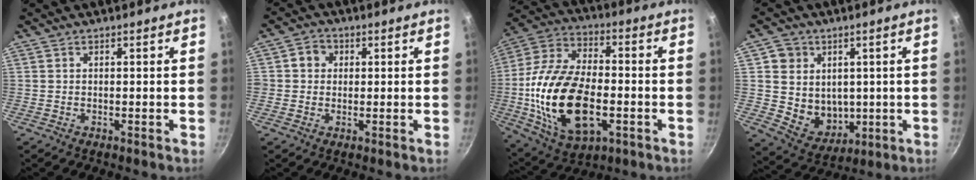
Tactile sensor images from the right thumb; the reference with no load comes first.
{"total": 3.9, "force": [0.7, 3.6, 1.3], "torque": [0.007, 0.004, 0.002]}
{"total": 23.8, "force": [-4.2, 13.3, 19.2], "torque": [-0.366, 0.021, -0.073]}
{"total": 10.4, "force": [1.8, 9.5, 3.9], "torque": [-0.033, -0.014, 0.045]}